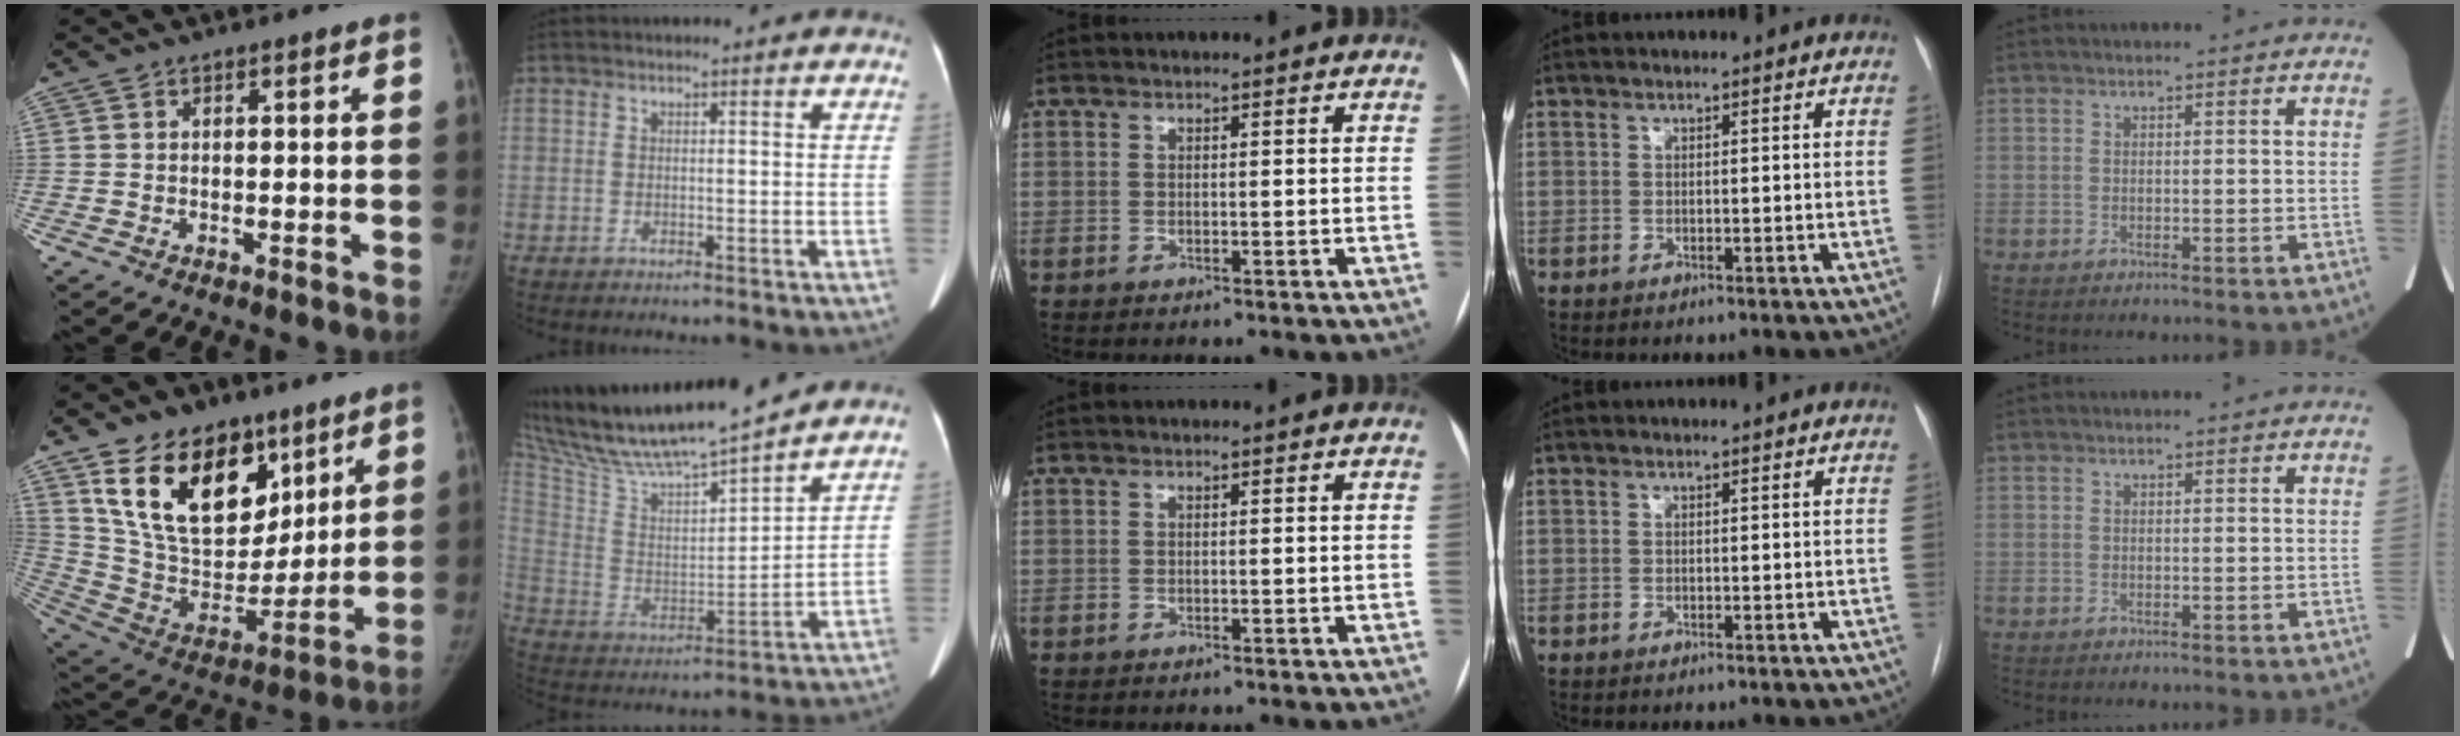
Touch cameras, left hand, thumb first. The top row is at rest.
{"thumb": {"total": 24.4, "force": [12.9, 15.0, 14.2], "torque": [-0.212, -0.044, 0.244]}, "index": {"total": 21.2, "force": [18.8, 1.8, 9.6], "torque": [-0.187, 0.002, 0.331]}}